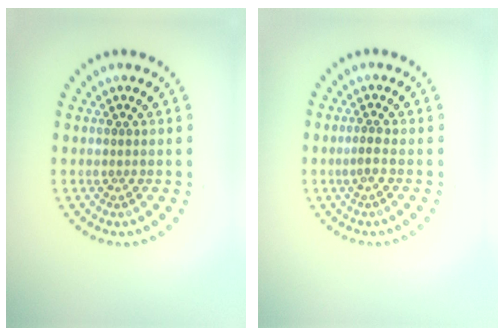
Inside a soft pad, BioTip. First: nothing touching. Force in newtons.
{"total": 1.1, "press": 0.8, "slide": 0.7}